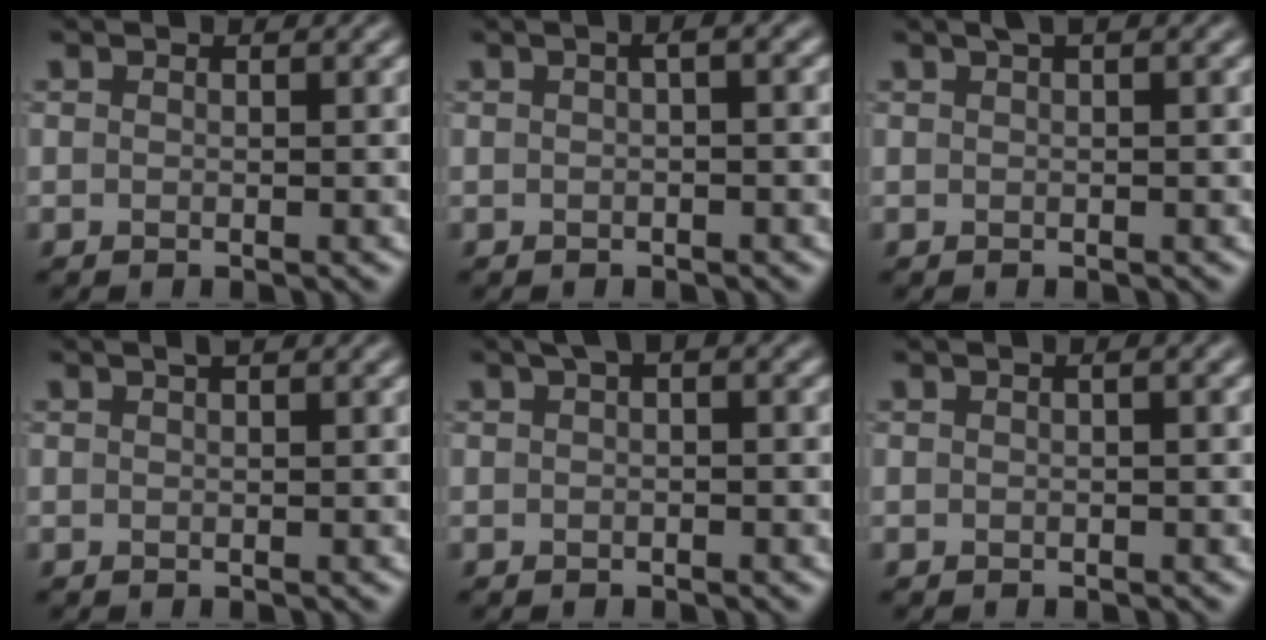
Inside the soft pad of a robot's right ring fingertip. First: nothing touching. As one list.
[{"total": 1.3, "force": [0.1, 0.4, 1.3], "torque": [-0.021, 0.007, 0.002]}, {"total": 0.9, "force": [0.5, 0.2, 0.6], "torque": [-0.011, 0.010, 0.009]}, {"total": 0.5, "force": [0.4, 0.1, 0.4], "torque": [-0.008, 0.007, 0.006]}, {"total": 1.3, "force": [0.4, 0.6, 1.0], "torque": [-0.017, 0.011, 0.004]}, {"total": 0.9, "force": [0.1, 0.4, 0.8], "torque": [-0.012, 0.004, 0.002]}]